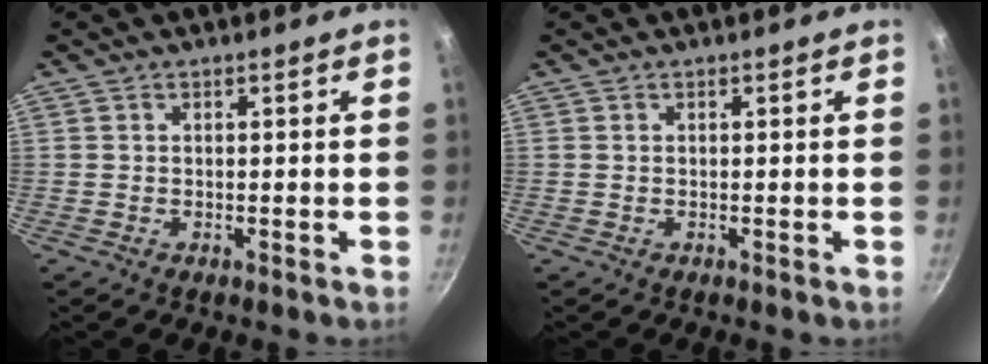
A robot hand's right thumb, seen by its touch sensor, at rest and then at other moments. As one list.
[{"total": 0.0}]